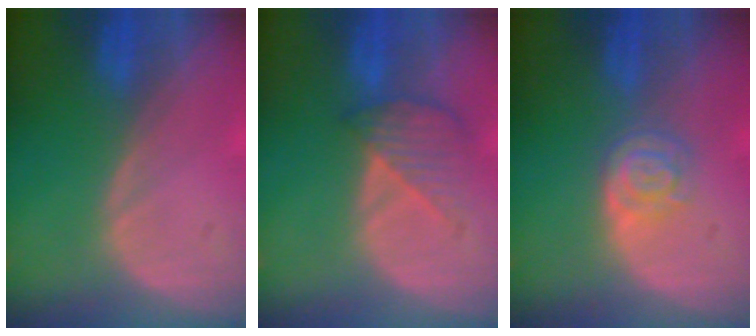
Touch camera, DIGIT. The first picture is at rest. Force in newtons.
{"total": 4.6, "press": 4.2, "slide": 1.8}
{"total": 4.1, "press": 3.8, "slide": 1.6}